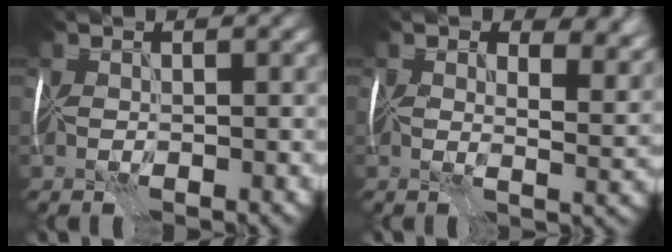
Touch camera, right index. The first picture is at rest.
{"total": 7.5, "force": [4.4, 3.7, 4.9], "torque": [-0.045, 0.007, 0.047]}